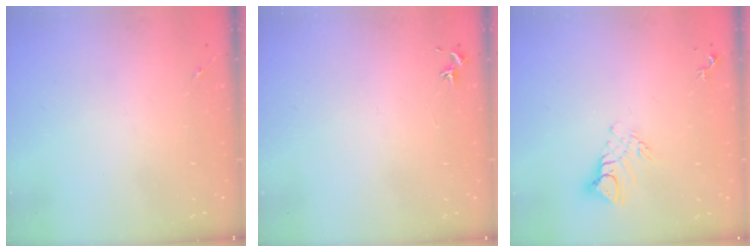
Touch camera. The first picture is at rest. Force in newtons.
{"total": 0.8, "press": 0.7, "slide": 0.3}
{"total": 7.6, "press": 7.6, "slide": 0.7}